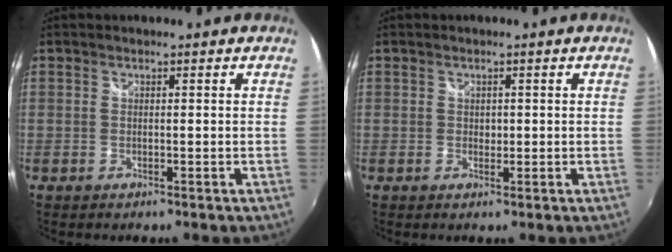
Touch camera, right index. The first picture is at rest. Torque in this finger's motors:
{"motor_torque": [0.25, -0.03, 0.14, 0.01]}